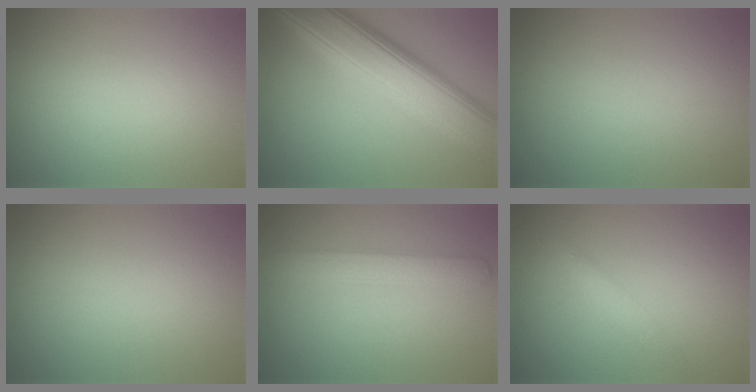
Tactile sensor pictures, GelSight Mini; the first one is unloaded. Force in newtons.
{"total": 10.1, "press": 10.1, "slide": 0.2}
{"total": 0.0}
{"total": 0.0}
{"total": 2.5, "press": 2.5, "slide": 0.1}
{"total": 1.4, "press": 1.4, "slide": 0.1}